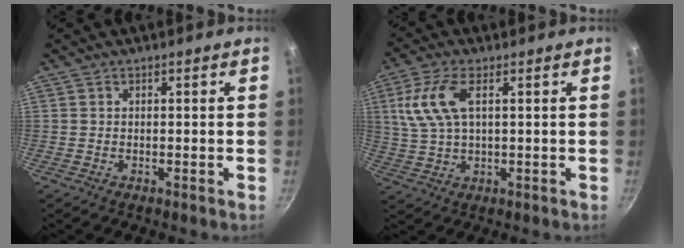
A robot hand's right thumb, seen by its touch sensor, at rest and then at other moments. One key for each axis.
{"total": 9.2, "fx": 2.5, "fy": 4.1, "fz": 7.9, "tx": -0.170, "ty": 0.010, "tz": 0.051}